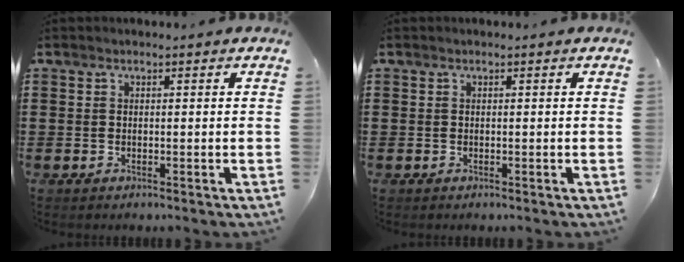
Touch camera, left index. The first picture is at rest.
{"total": 0.0}